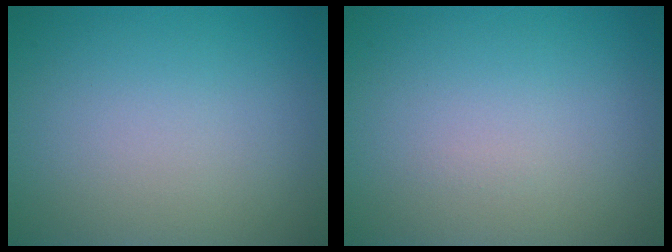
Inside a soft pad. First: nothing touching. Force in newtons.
{"total": 0.0}